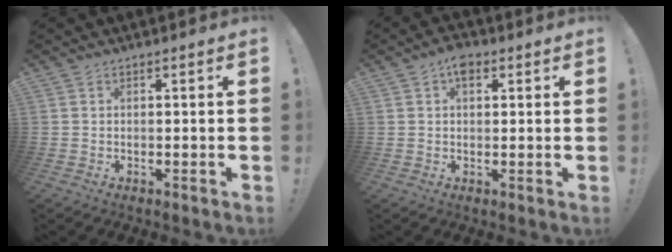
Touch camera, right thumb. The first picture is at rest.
{"total": 4.6, "force": [2.2, 2.8, 2.9], "torque": [-0.039, -0.004, 0.036]}